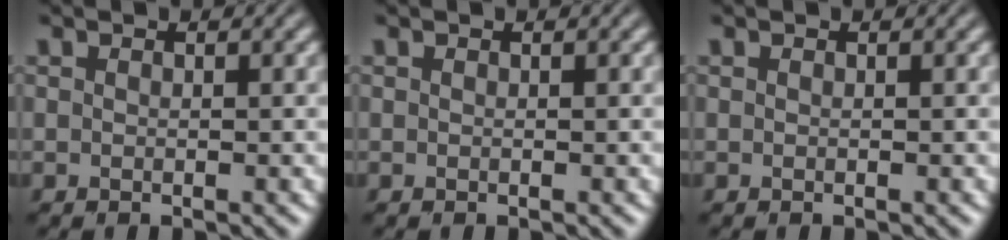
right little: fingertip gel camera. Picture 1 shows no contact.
{"total": 0.0}
{"total": 0.0}